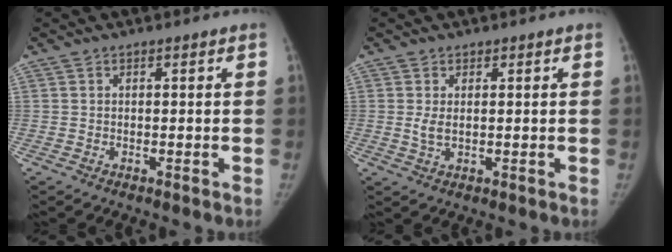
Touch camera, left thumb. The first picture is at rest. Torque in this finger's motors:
{"motor_torque": [-0.23, 0.33, 0.62, -0.02, 0.01]}